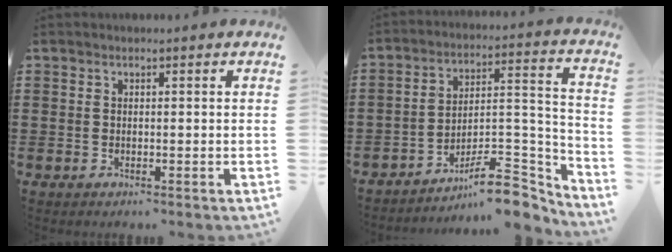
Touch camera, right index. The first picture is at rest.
{"total": 11.3, "force": [-8.5, 3.6, 6.4], "torque": [-0.075, 0.039, -0.157]}